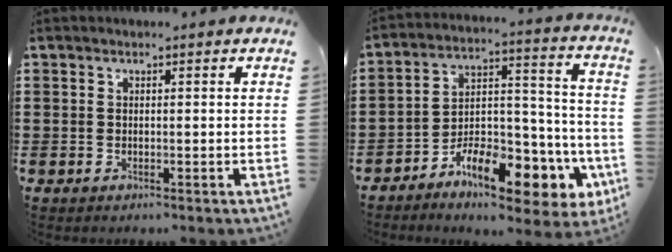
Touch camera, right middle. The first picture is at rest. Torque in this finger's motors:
{"motor_torque": [2.14, 0.00, 0.44, 0.21]}